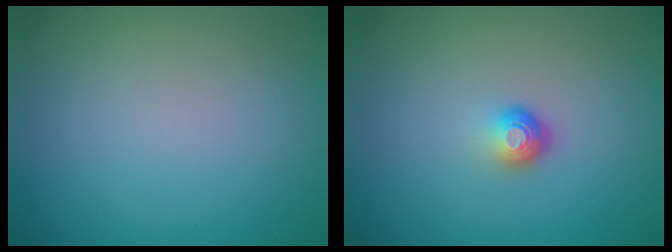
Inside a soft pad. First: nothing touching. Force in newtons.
{"total": 1.7, "press": 1.1, "slide": 1.3}